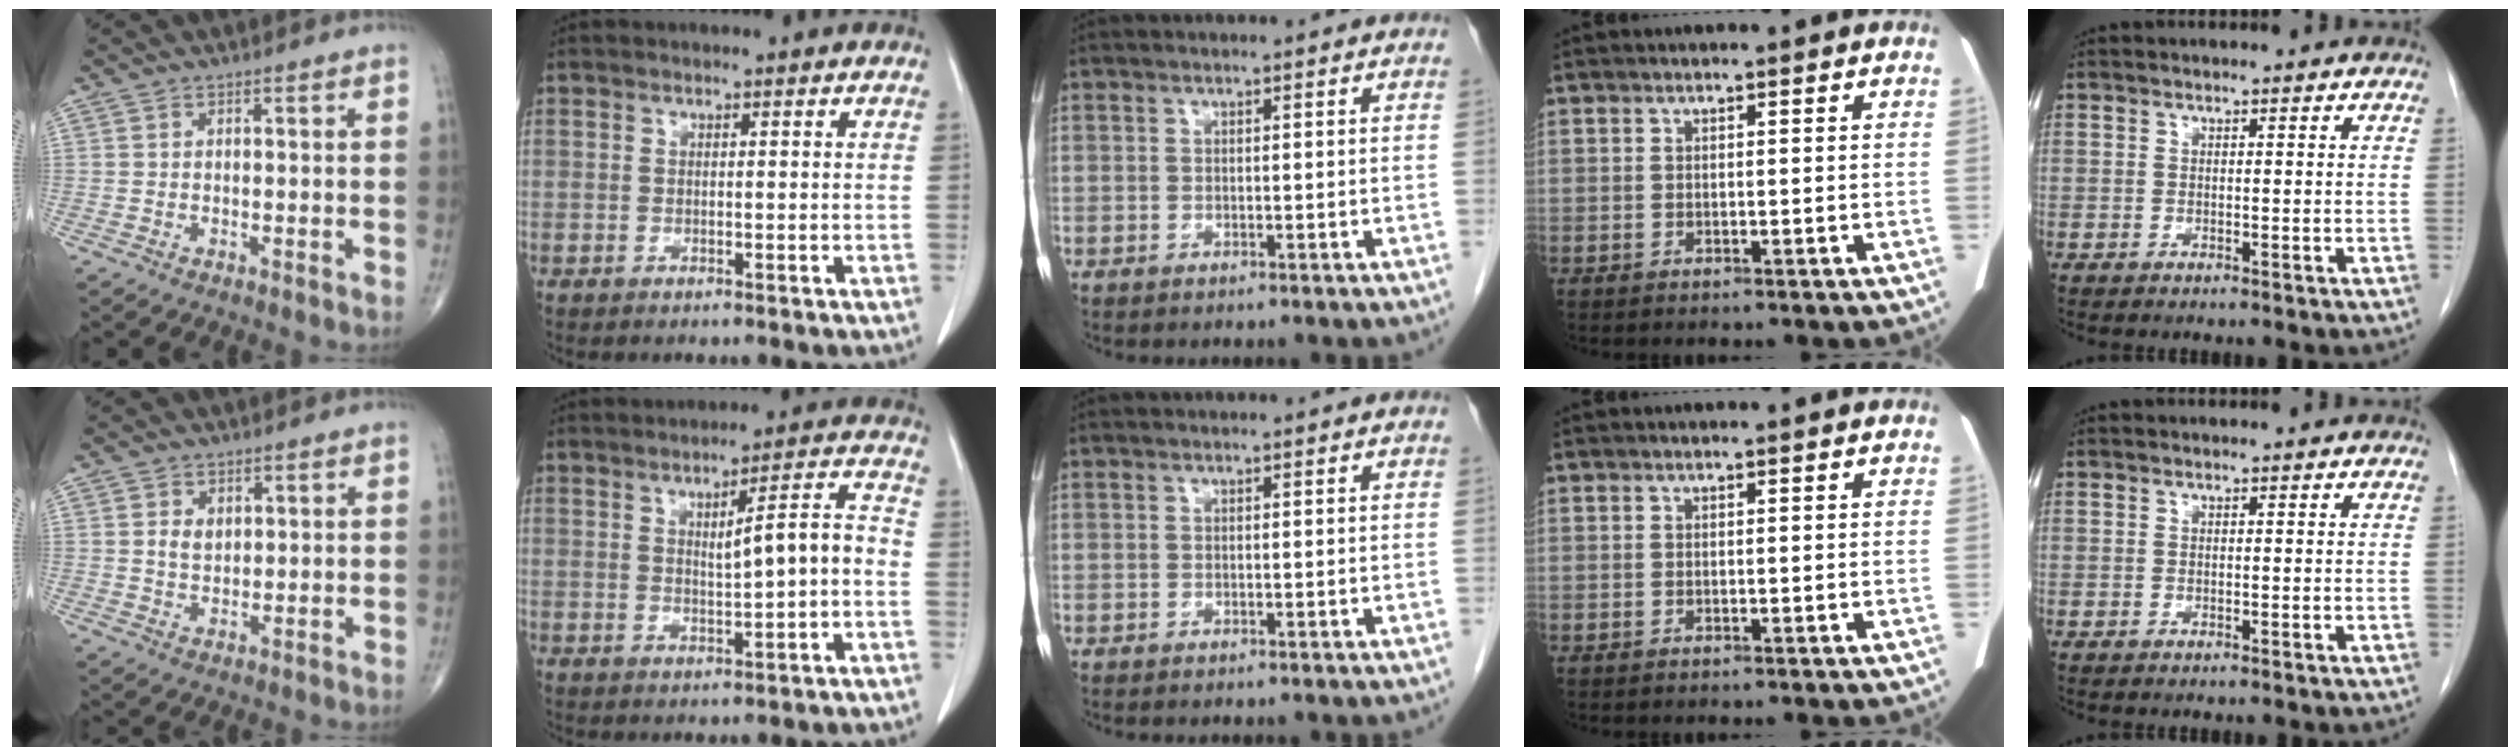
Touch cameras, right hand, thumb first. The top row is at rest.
{"thumb": {"total": 3.4, "force": [0.9, 2.5, 2.1], "torque": [-0.024, -0.005, 0.019]}, "index": {"total": 6.6, "force": [-0.2, 0.5, 6.6], "torque": [-0.095, 0.012, 0.000]}}